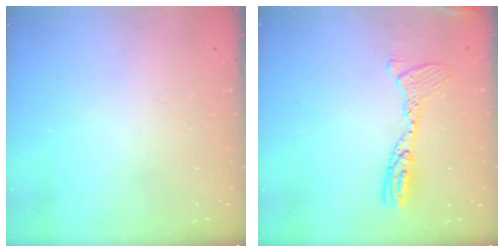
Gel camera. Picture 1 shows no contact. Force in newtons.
{"total": 12.0, "press": 11.9, "slide": 1.1}